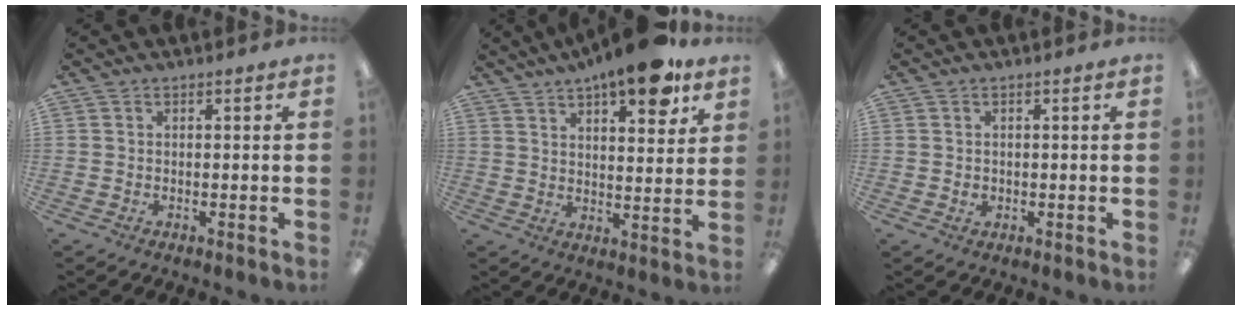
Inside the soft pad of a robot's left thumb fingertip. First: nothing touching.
{"total": 12.1, "force": [8.6, 3.8, 7.7], "torque": [-0.102, -0.046, 0.142]}
{"total": 1.2, "force": [0.0, 1.0, 0.7], "torque": [-0.012, 0.005, -0.001]}